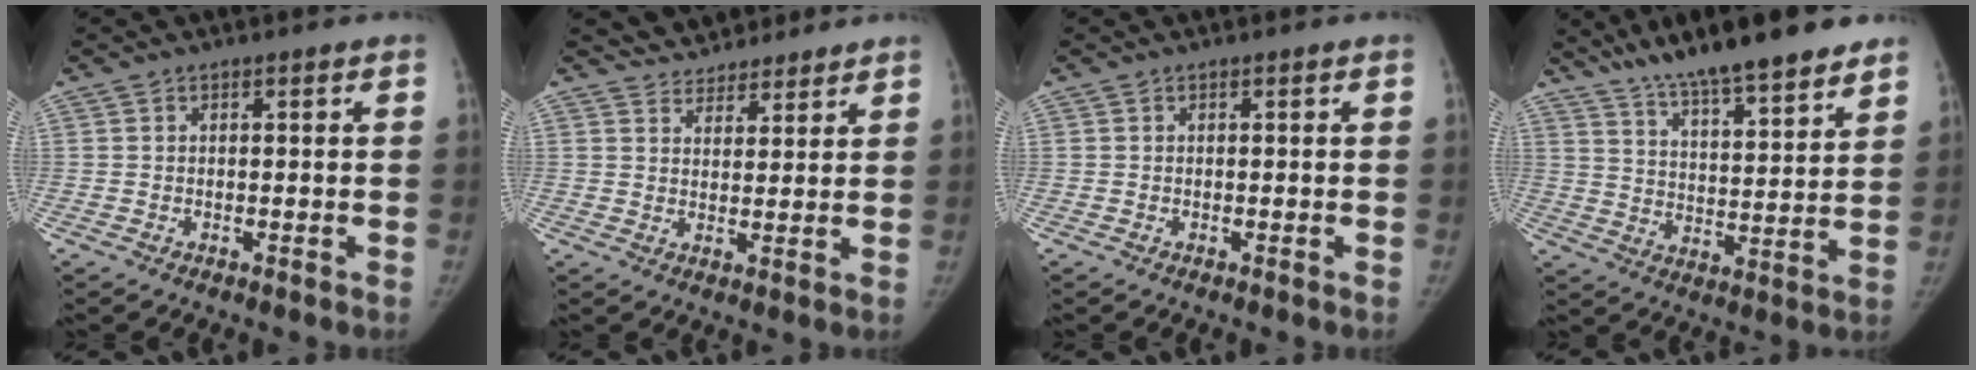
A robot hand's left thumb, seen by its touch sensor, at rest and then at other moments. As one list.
[{"total": 6.9, "force": [6.3, 2.8, 0.3], "torque": [0.021, -0.022, 0.100]}, {"total": 0.0}, {"total": 19.7, "force": [15.3, 3.9, 11.7], "torque": [-0.162, -0.057, 0.244]}]